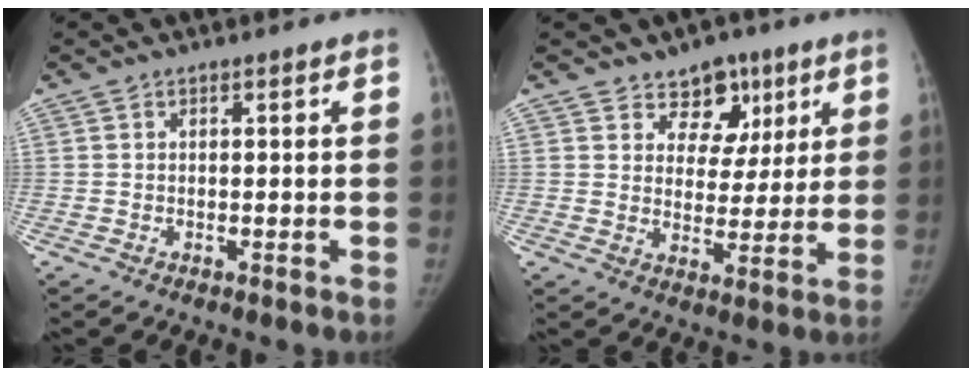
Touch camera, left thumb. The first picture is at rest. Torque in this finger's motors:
{"motor_torque": [0.21, 0.38, -0.32, -0.02, -0.05]}